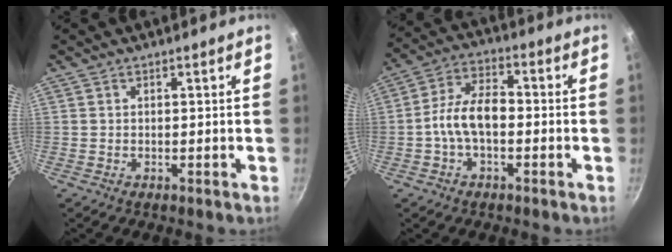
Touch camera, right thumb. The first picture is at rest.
{"total": 9.1, "force": [-1.5, 5.1, 7.4], "torque": [-0.119, 0.041, -0.040]}